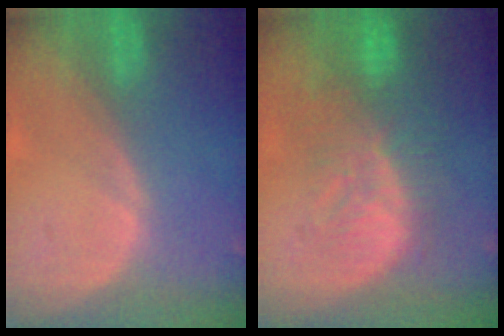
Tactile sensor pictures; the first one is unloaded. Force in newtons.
{"total": 10.0, "press": 9.0, "slide": 4.2}